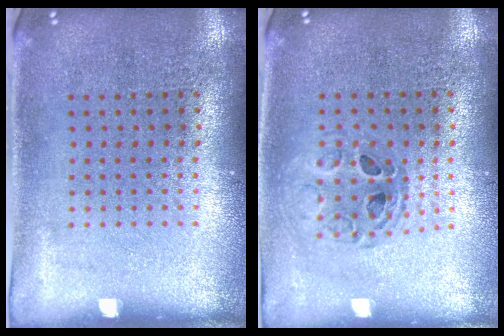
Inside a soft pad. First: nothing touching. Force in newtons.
{"total": 0.8, "press": 0.8, "slide": 0.0}